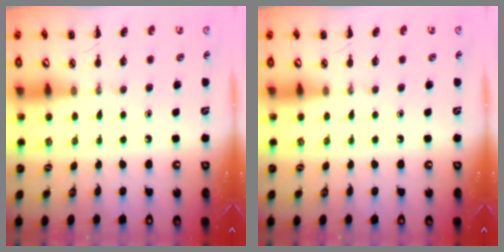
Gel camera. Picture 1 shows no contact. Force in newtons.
{"total": 0.0}